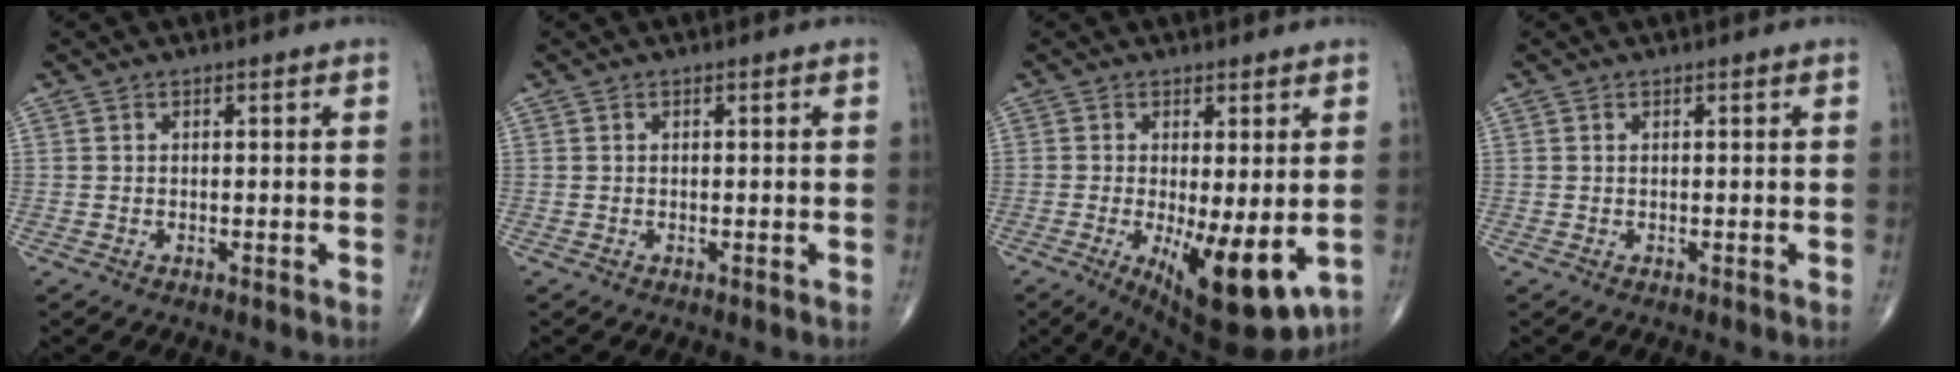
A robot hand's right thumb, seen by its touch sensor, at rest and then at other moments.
{"total": 0.0}
{"total": 12.6, "force": [-2.8, 4.3, 11.5], "torque": [-0.167, -0.027, -0.027]}
{"total": 0.0}